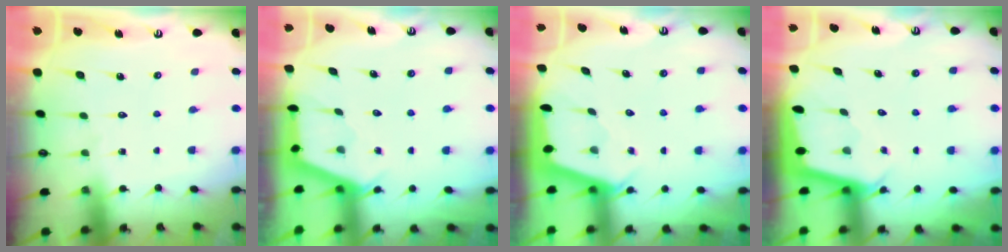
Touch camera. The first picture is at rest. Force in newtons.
{"total": 2.8, "press": 2.7, "slide": 0.4}
{"total": 2.1, "press": 2.1, "slide": 0.3}
{"total": 1.9, "press": 1.9, "slide": 0.1}